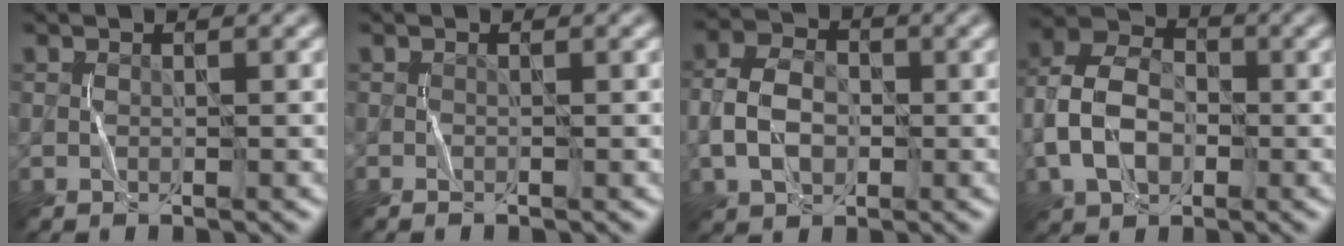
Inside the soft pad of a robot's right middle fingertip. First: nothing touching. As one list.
[{"total": 0.0}, {"total": 4.3, "force": [-0.9, 3.1, 2.9], "torque": [-0.056, 0.004, -0.019]}, {"total": 6.7, "force": [-1.6, 4.8, 4.4], "torque": [-0.093, 0.008, -0.040]}]